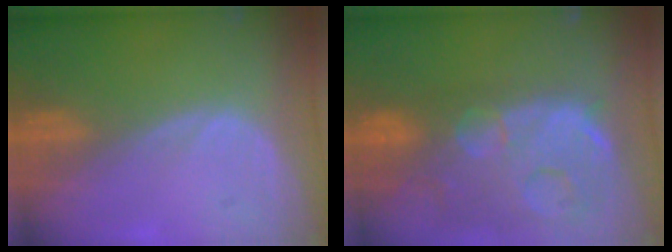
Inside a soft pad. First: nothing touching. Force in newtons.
{"total": 14.5, "press": 12.0, "slide": 8.1}